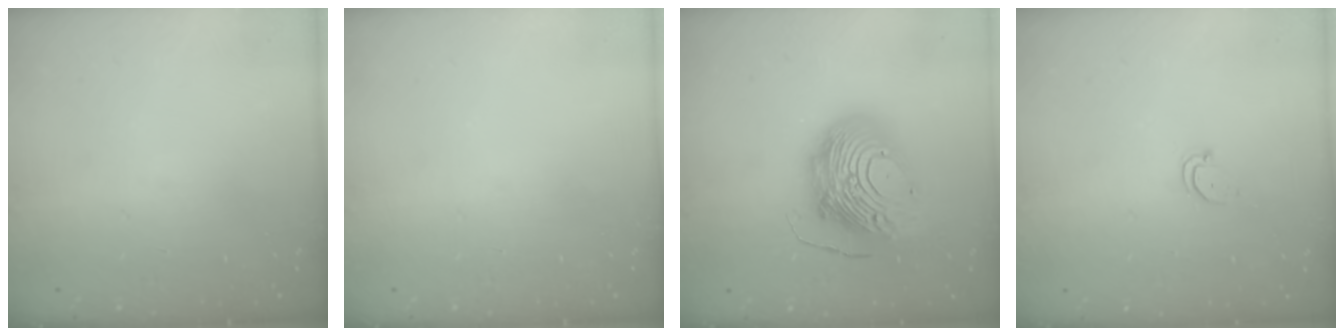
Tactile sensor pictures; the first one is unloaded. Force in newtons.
{"total": 0.0}
{"total": 19.8, "press": 19.7, "slide": 1.9}
{"total": 2.4, "press": 2.4, "slide": 0.2}